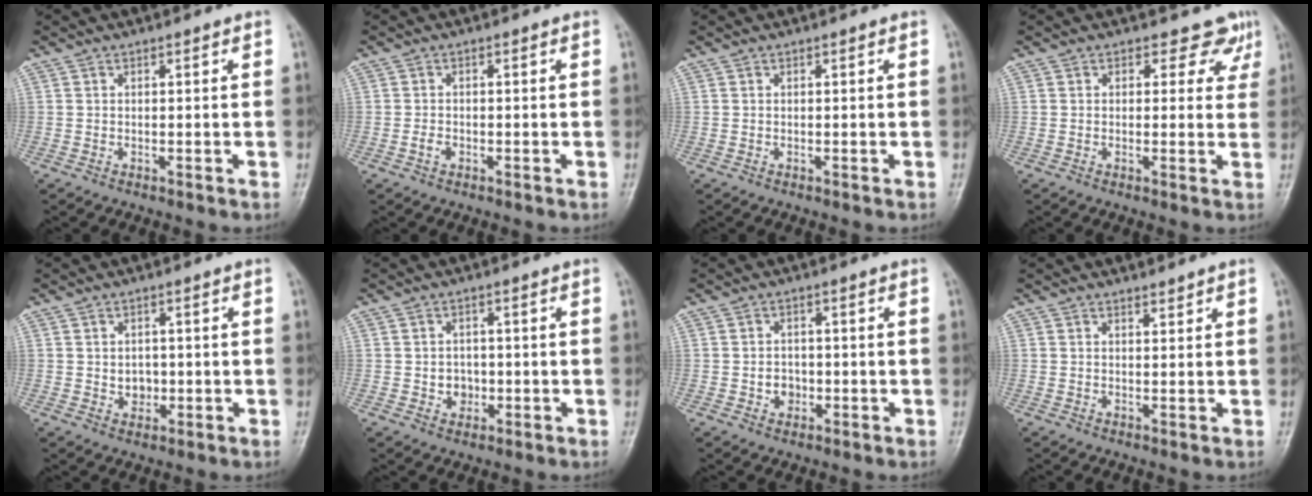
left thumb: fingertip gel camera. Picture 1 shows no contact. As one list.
[{"total": 1.6, "force": [-0.7, 1.1, 0.9], "torque": [-0.015, 0.004, -0.015]}, {"total": 0.0}, {"total": 4.5, "force": [3.0, 3.1, 1.1], "torque": [0.022, -0.016, 0.021]}, {"total": 3.3, "force": [-0.2, 2.8, 1.8], "torque": [-0.008, 0.003, 0.001]}, {"total": 3.5, "force": [-0.6, 3.1, 1.6], "torque": [-0.003, 0.005, -0.007]}, {"total": 3.3, "force": [-0.8, 2.8, 1.5], "torque": [-0.005, 0.006, -0.011]}, {"total": 1.1, "force": [1.0, 0.4, 0.3], "torque": [-0.001, -0.009, 0.016]}]